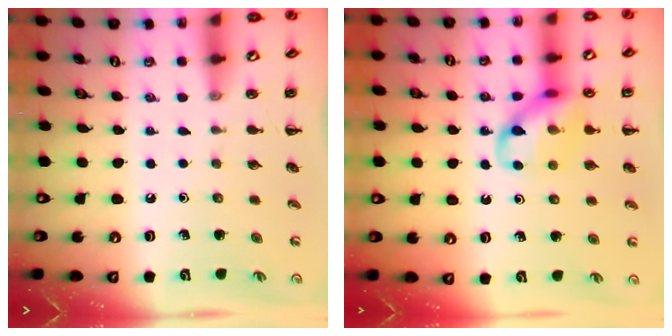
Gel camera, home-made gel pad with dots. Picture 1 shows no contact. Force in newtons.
{"total": 12.1, "press": 11.9, "slide": 2.0}